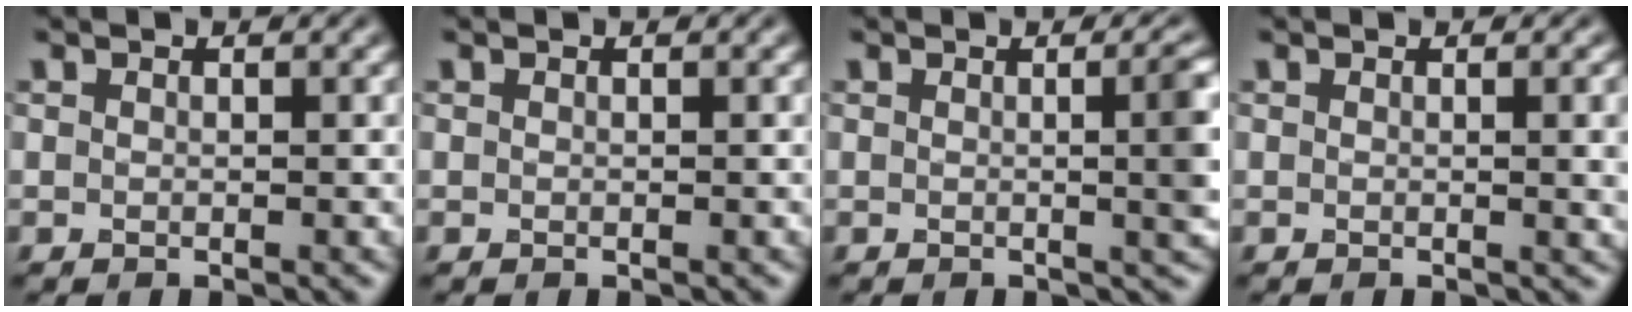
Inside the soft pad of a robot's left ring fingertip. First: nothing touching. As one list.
[{"total": 0.0}, {"total": 4.4, "force": [0.1, 1.3, 4.2], "torque": [-0.038, 0.007, -0.001]}, {"total": 2.8, "force": [0.1, 0.8, 2.7], "torque": [-0.025, 0.002, -0.002]}]